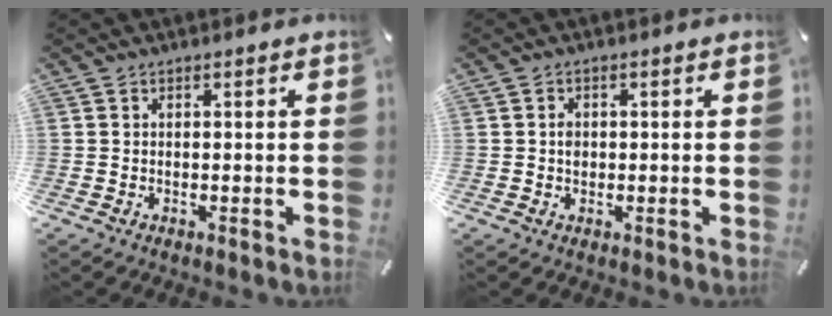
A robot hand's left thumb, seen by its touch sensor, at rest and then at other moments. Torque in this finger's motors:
{"motor_torque": [-0.07, -0.09, 0.10, -0.13, 0.11]}